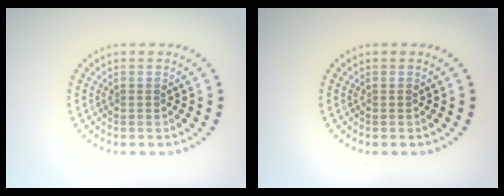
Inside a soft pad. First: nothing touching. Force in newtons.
{"total": 0.0}